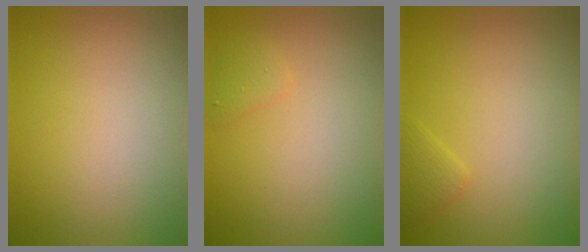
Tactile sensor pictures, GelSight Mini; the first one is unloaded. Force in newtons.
{"total": 1.1, "press": 1.1, "slide": 0.0}
{"total": 1.1, "press": 1.1, "slide": 0.1}